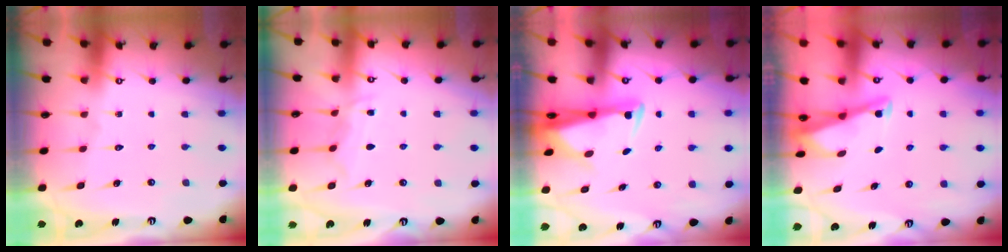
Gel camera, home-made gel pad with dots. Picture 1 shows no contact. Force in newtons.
{"total": 5.9, "press": 5.8, "slide": 0.7}
{"total": 3.3, "press": 3.2, "slide": 1.0}
{"total": 3.0, "press": 2.9, "slide": 0.4}